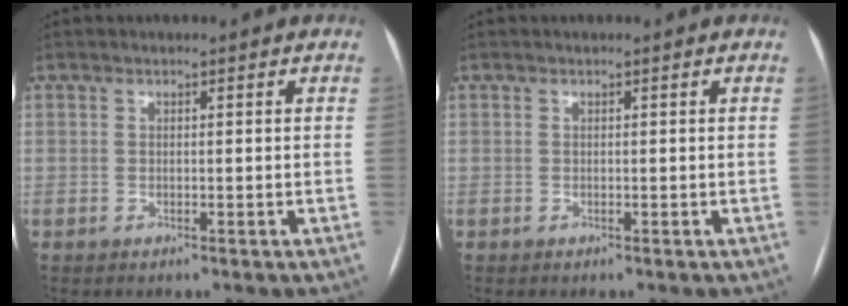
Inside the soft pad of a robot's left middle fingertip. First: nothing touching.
{"total": 0.0}